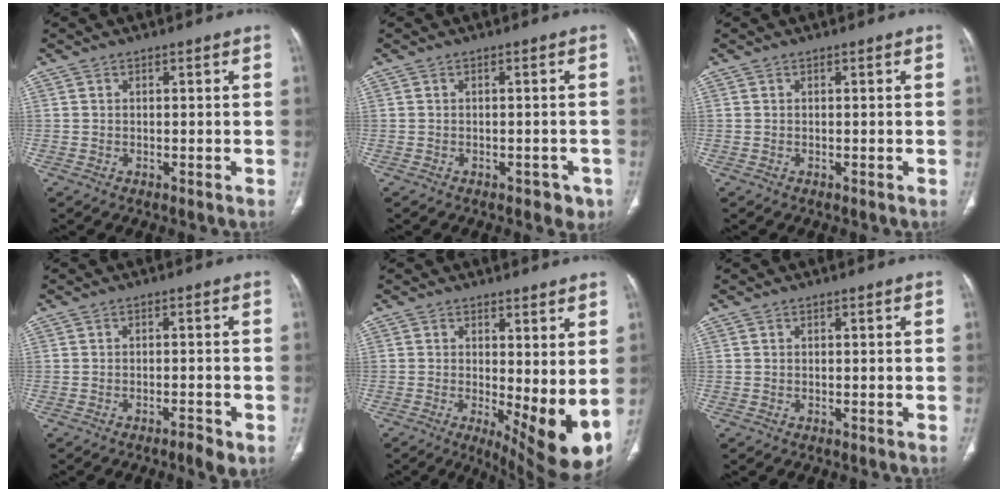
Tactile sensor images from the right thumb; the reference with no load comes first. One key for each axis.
{"total": 3.9, "fx": -2.5, "fy": 2.2, "fz": 2.1, "tx": -0.014, "ty": 0.010, "tz": -0.025}
{"total": 0.0}
{"total": 3.0, "fx": -1.7, "fy": 0.7, "fz": 2.4, "tx": -0.045, "ty": 0.009, "tz": -0.023}
{"total": 11.2, "fx": 0.3, "fy": 4.0, "fz": 10.5, "tx": -0.143, "ty": -0.025, "tz": 0.019}
{"total": 0.0}